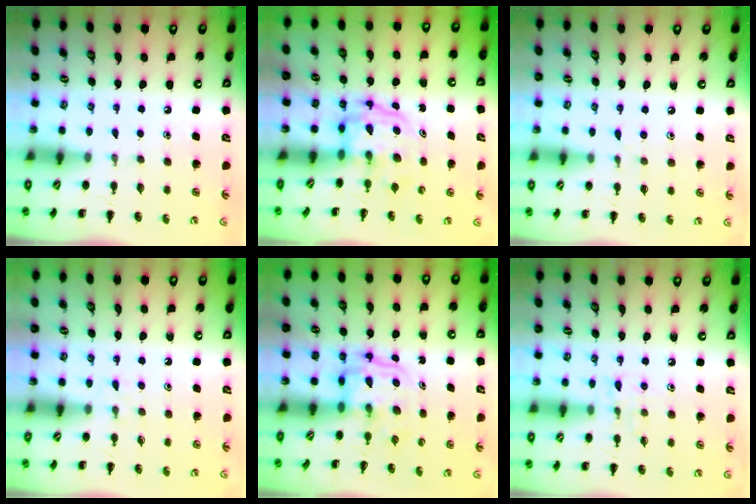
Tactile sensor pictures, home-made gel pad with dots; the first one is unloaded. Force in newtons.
{"total": 3.9, "press": 3.9, "slide": 0.6}
{"total": 3.7, "press": 3.2, "slide": 1.9}
{"total": 2.9, "press": 2.6, "slide": 1.3}
{"total": 3.4, "press": 3.4, "slide": 0.2}
{"total": 6.2, "press": 6.1, "slide": 0.8}